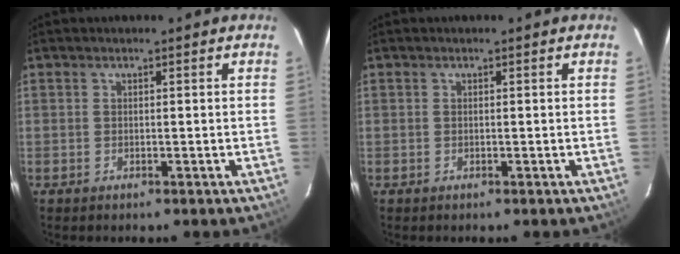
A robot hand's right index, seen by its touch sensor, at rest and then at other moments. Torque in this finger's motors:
{"motor_torque": [0.12, -0.10, 0.00, 0.01]}